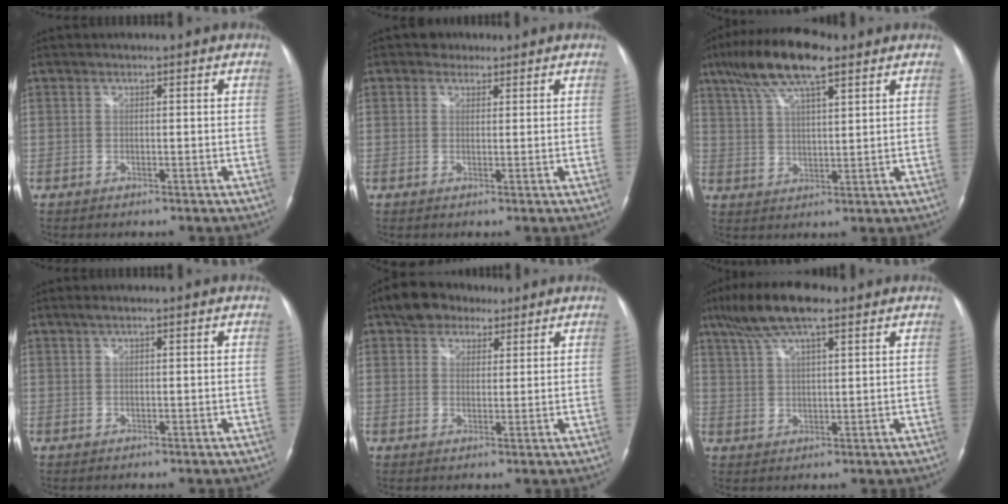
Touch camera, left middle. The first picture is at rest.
{"total": 1.9, "force": [1.3, 1.4, 0.2], "torque": [-0.004, 0.005, 0.017]}
{"total": 12.2, "force": [7.8, 2.8, 9.0], "torque": [-0.175, 0.023, 0.141]}
{"total": 1.1, "force": [0.8, 0.1, 0.7], "torque": [-0.016, 0.010, 0.017]}
{"total": 6.2, "force": [4.3, 3.9, 2.2], "torque": [-0.039, 0.018, 0.076]}
{"total": 9.9, "force": [6.7, 2.0, 7.0], "torque": [-0.139, 0.021, 0.120]}